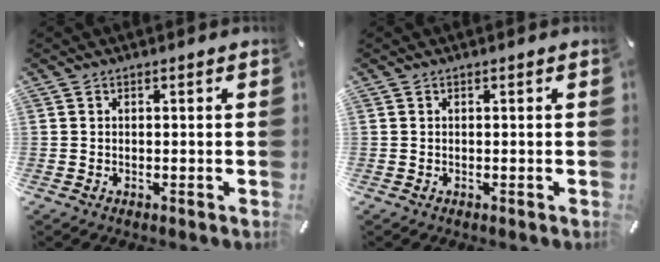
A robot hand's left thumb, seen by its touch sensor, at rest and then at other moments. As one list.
[{"total": 0.0}]